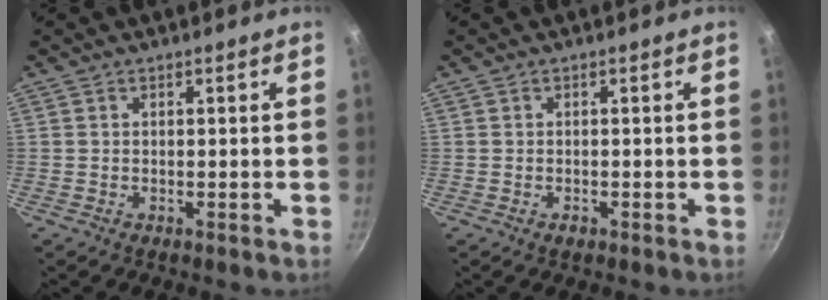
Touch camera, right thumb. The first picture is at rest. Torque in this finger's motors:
{"motor_torque": [-0.29, 0.08, -0.44, 0.27, 0.02]}